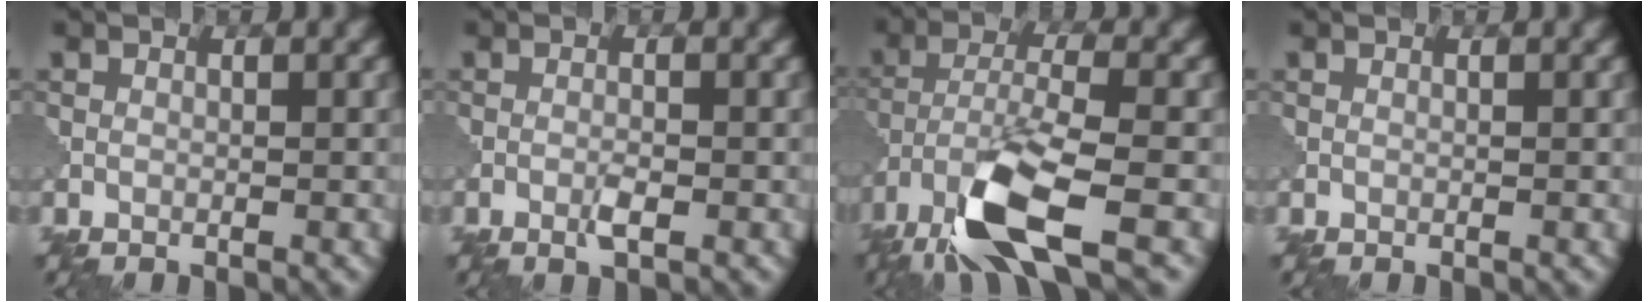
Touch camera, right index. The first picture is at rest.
{"total": 1.4, "force": [-0.6, 0.3, 1.2], "torque": [-0.025, -0.001, -0.014]}
{"total": 9.6, "force": [-5.6, 2.5, 7.4], "torque": [-0.144, -0.004, -0.111]}
{"total": 0.0}